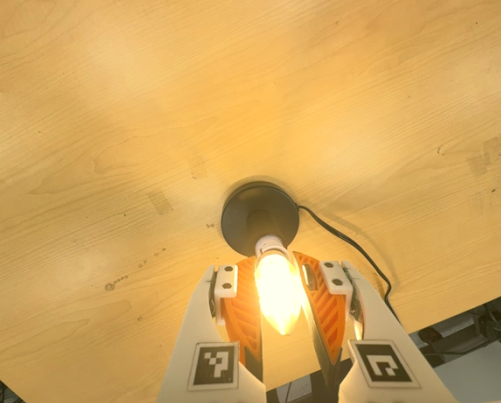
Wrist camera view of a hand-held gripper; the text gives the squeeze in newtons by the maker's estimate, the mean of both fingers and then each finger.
{"total": 14.9, "left": 15.0, "right": 14.9}